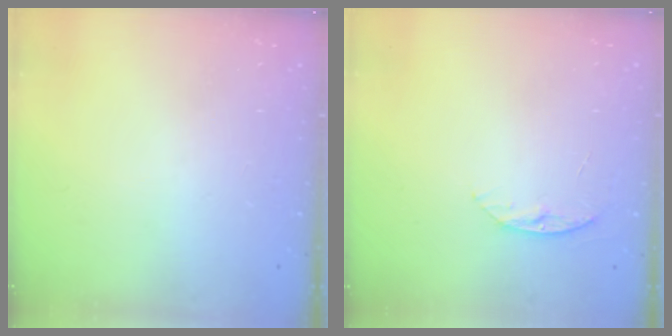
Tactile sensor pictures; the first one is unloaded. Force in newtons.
{"total": 6.4, "press": 6.3, "slide": 0.7}